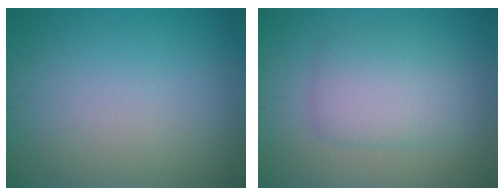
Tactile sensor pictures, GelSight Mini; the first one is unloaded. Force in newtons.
{"total": 4.0, "press": 4.0, "slide": 0.1}